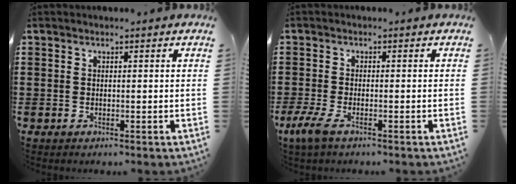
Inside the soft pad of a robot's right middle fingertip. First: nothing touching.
{"total": 3.1, "force": [-1.5, 0.8, 2.5], "torque": [-0.064, -0.006, -0.034]}